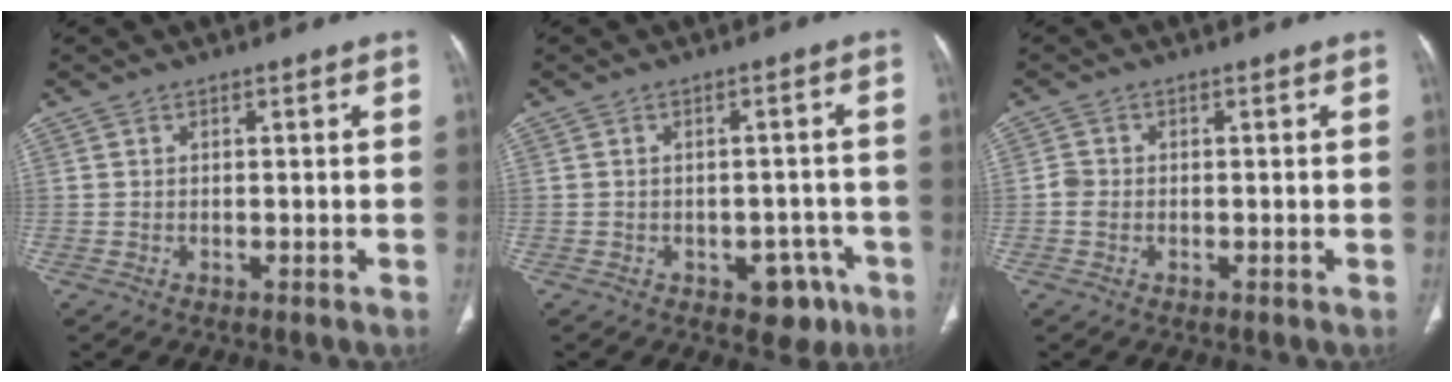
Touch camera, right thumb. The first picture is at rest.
{"total": 6.3, "force": [-3.3, 4.1, 3.4], "torque": [-0.016, 0.026, -0.036]}
{"total": 1.7, "force": [-0.4, 1.4, 0.8], "torque": [-0.013, 0.005, -0.009]}